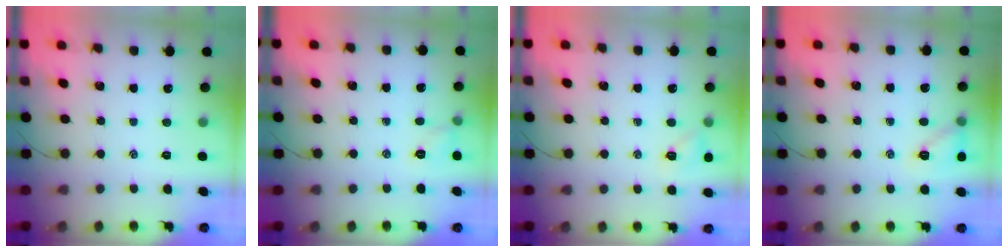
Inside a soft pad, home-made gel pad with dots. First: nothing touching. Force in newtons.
{"total": 4.7, "press": 4.5, "slide": 1.1}
{"total": 5.8, "press": 5.6, "slide": 1.4}
{"total": 8.7, "press": 8.7, "slide": 0.9}